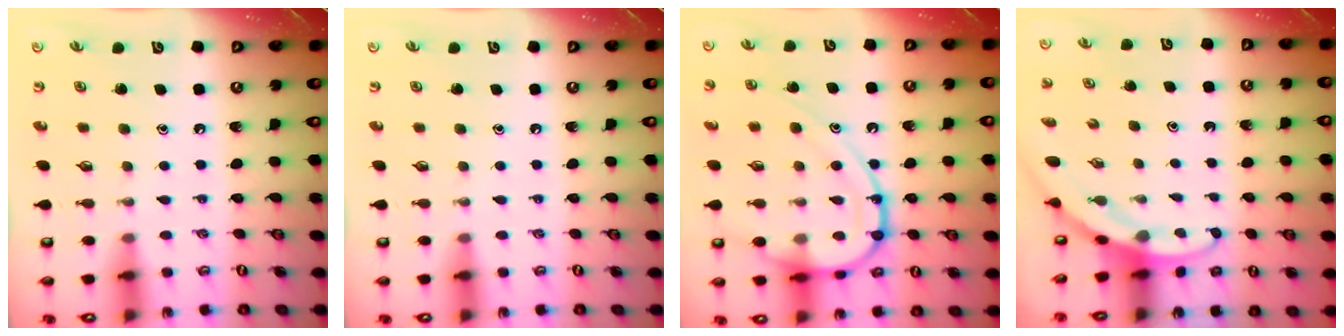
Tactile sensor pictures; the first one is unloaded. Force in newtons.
{"total": 0.0}
{"total": 14.1, "press": 14.0, "slide": 1.6}
{"total": 3.1, "press": 3.1, "slide": 0.1}